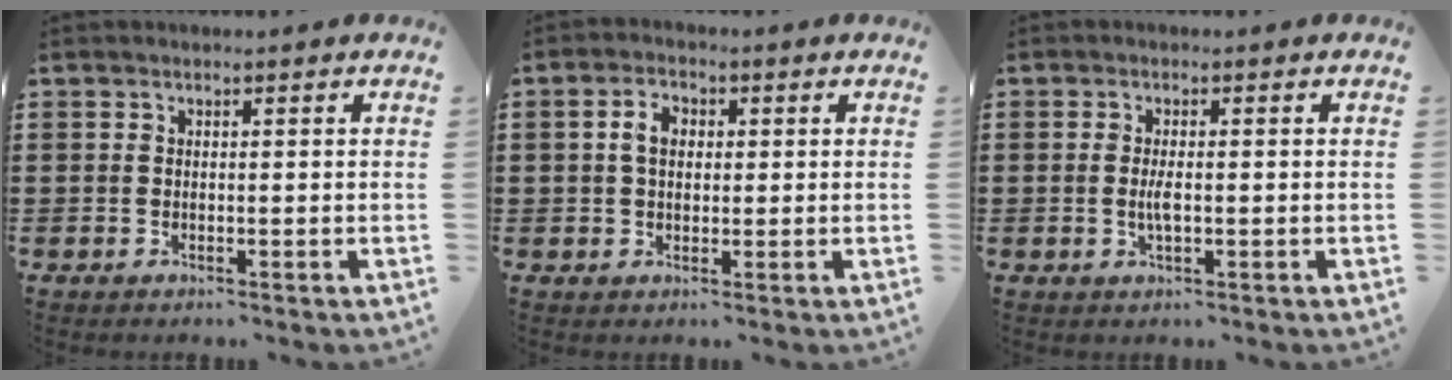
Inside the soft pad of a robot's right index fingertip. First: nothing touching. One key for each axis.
{"total": 3.8, "fx": 0.4, "fy": 2.6, "fz": 2.7, "tx": -0.059, "ty": 0.015, "tz": 0.005}
{"total": 2.5, "fx": -0.3, "fy": 0.7, "fz": 2.4, "tx": -0.049, "ty": -0.002, "tz": -0.008}